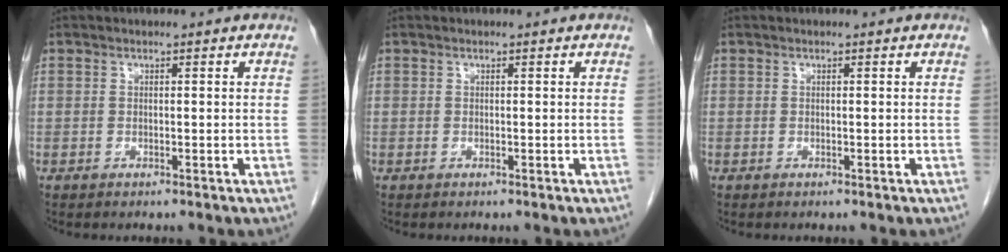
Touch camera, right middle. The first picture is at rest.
{"total": 0.0}
{"total": 0.0}